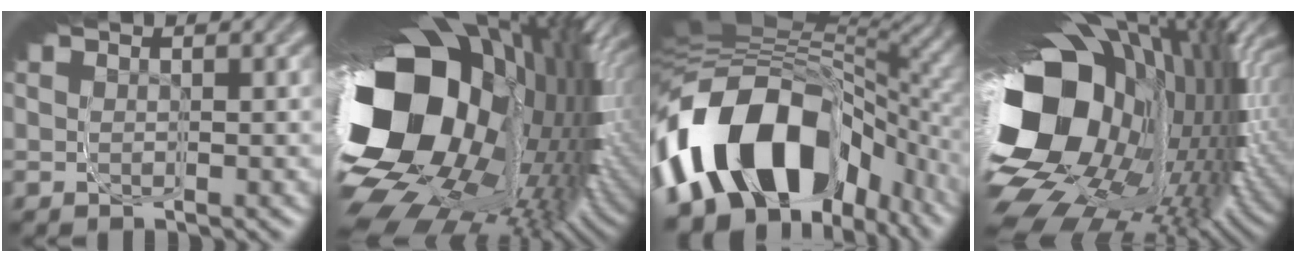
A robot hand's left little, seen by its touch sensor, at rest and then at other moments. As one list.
[{"total": 31.2, "force": [-1.2, 14.5, 27.6], "torque": [-0.352, -0.005, -0.020]}, {"total": 18.2, "force": [-3.1, 9.2, 15.4], "torque": [-0.218, 0.029, -0.059]}, {"total": 26.0, "force": [-0.5, 11.5, 23.3], "torque": [-0.292, 0.015, -0.008]}]